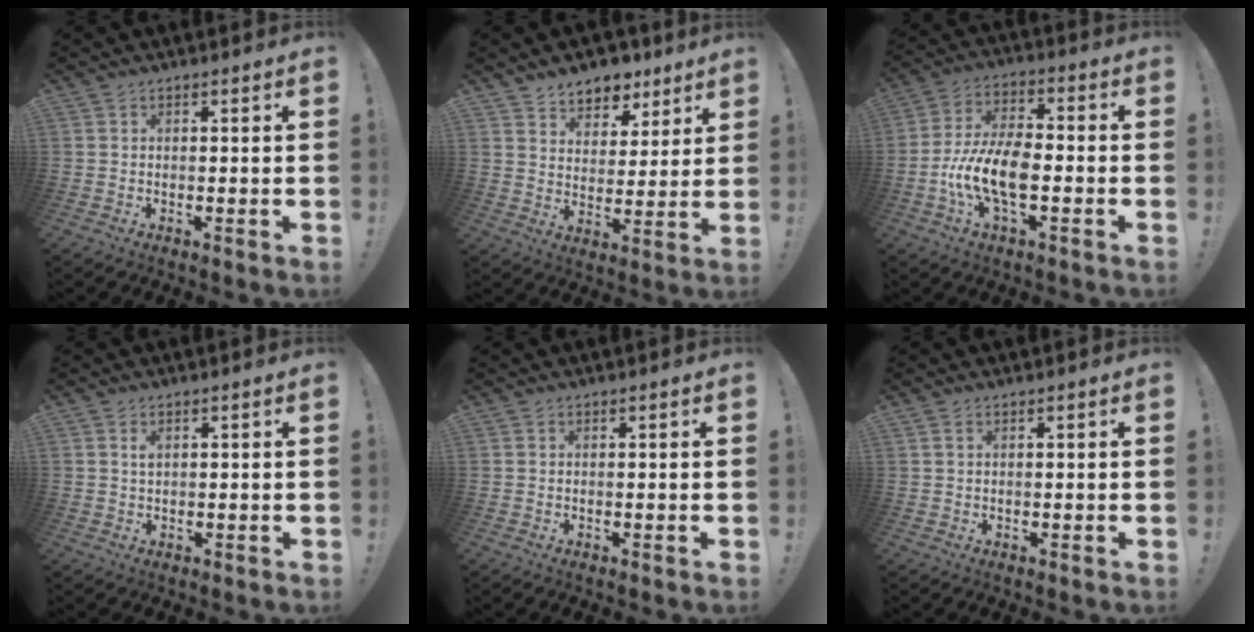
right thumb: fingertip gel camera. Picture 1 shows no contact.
{"total": 9.1, "force": [7.2, 5.3, 1.5], "torque": [-0.026, -0.052, 0.139]}
{"total": 14.2, "force": [-4.2, 6.5, 11.9], "torque": [-0.242, 0.008, -0.071]}
{"total": 1.5, "force": [0.7, 1.2, 0.5], "torque": [-0.004, -0.003, 0.012]}
{"total": 0.0}
{"total": 1.0, "force": [0.6, 0.5, 0.7], "torque": [-0.022, 0.005, 0.014]}